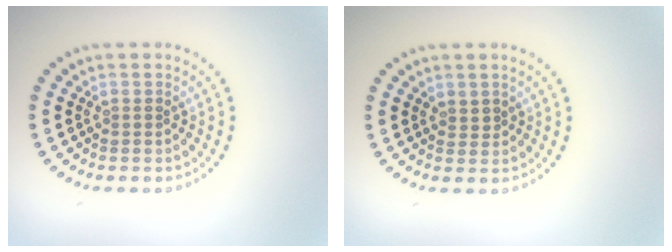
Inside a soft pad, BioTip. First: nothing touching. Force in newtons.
{"total": 0.6, "press": 0.3, "slide": 0.5}